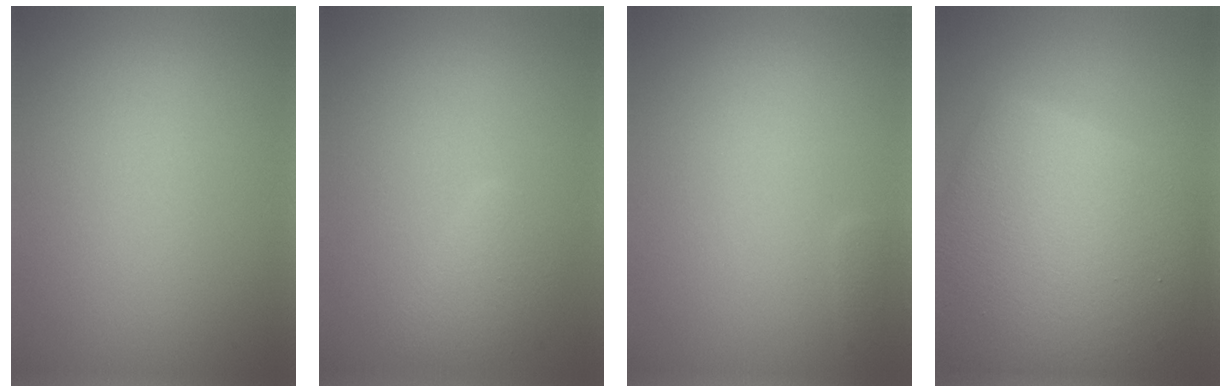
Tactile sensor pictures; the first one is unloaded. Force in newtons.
{"total": 2.2, "press": 2.2, "slide": 0.1}
{"total": 0.5, "press": 0.5, "slide": 0.1}
{"total": 10.7, "press": 10.7, "slide": 0.3}